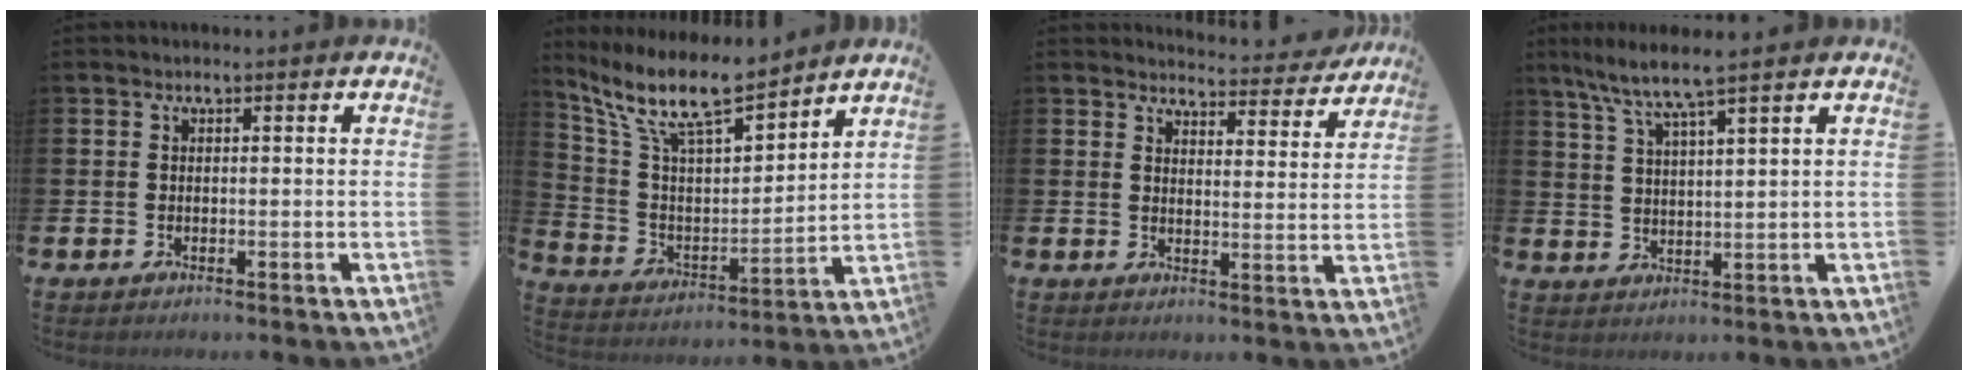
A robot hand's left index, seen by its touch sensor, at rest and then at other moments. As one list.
[{"total": 11.4, "force": [9.7, 2.4, 5.3], "torque": [-0.140, -0.059, 0.170]}, {"total": 4.3, "force": [4.2, 0.7, 0.4], "torque": [-0.009, -0.032, 0.071]}, {"total": 5.8, "force": [4.9, -0.2, 3.1], "torque": [-0.080, -0.020, 0.082]}]